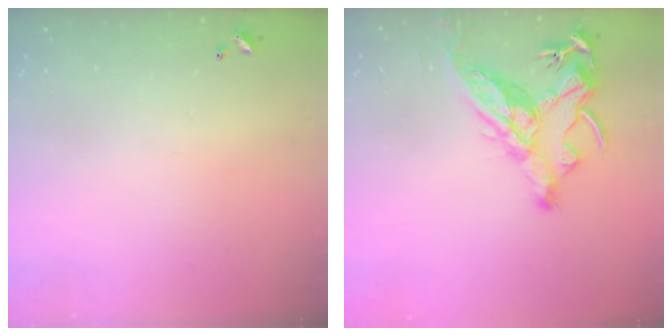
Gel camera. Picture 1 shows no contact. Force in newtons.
{"total": 10.0, "press": 9.9, "slide": 1.4}